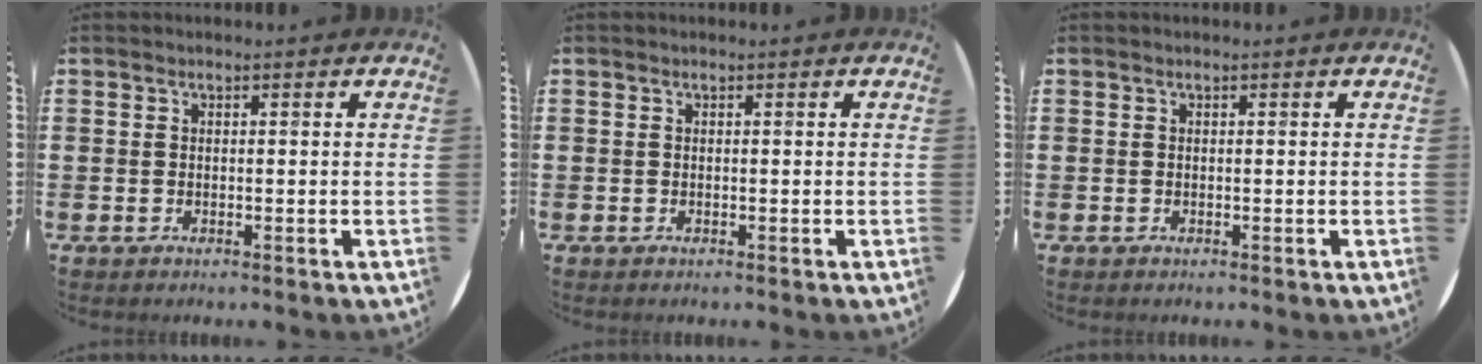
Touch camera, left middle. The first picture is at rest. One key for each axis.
{"total": 0.0}
{"total": 0.0}